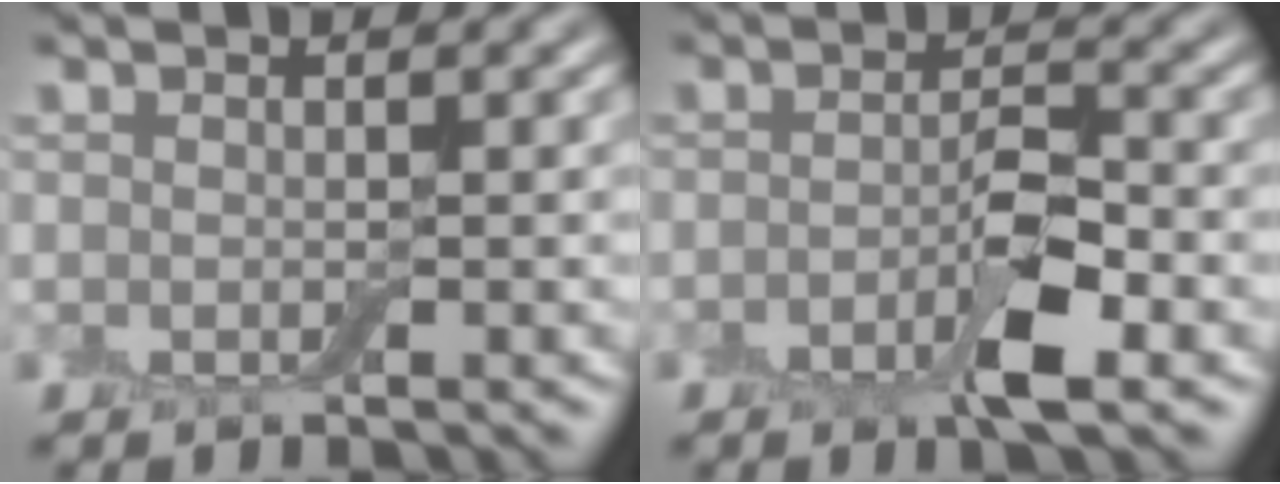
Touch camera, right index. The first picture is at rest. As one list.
[{"total": 4.0, "force": [-1.6, 1.1, 3.5], "torque": [-0.060, 0.000, -0.033]}]